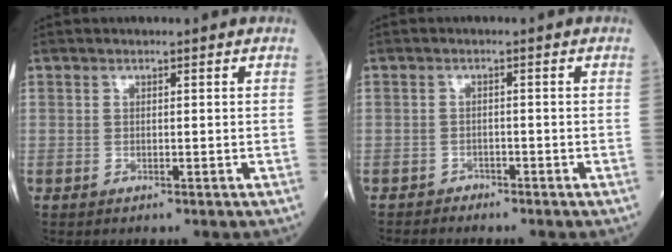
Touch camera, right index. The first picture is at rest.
{"total": 1.4, "force": [-1.3, 0.5, -0.3], "torque": [0.006, 0.002, -0.025]}